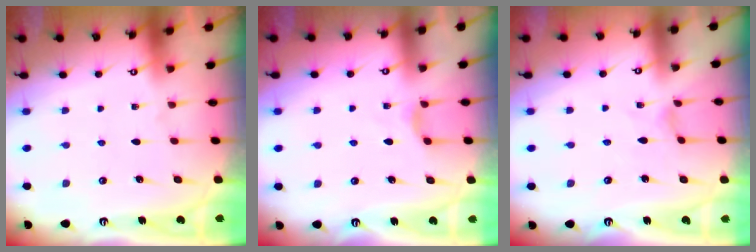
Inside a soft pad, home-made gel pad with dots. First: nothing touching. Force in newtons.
{"total": 3.6, "press": 3.5, "slide": 0.7}
{"total": 0.0}